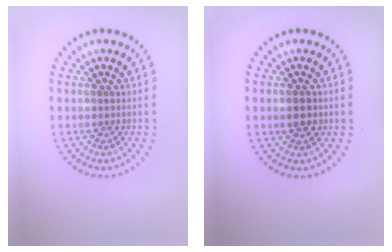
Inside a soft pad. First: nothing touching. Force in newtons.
{"total": 1.7, "press": 1.7, "slide": 0.1}